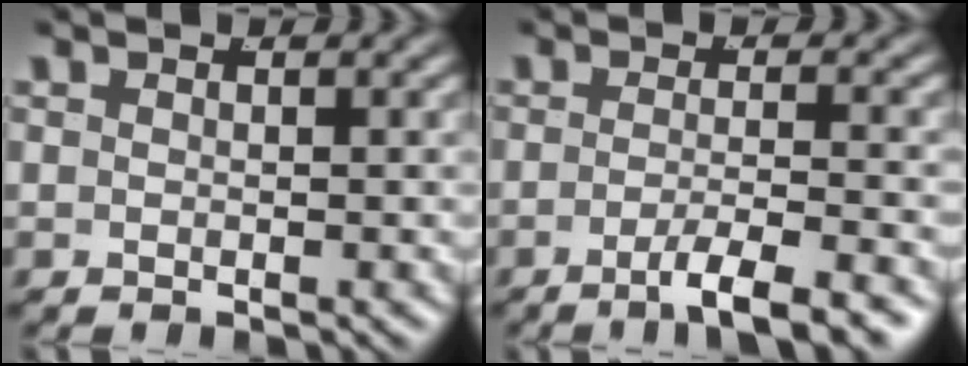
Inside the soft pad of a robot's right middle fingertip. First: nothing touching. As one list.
[{"total": 4.8, "force": [-3.4, 0.3, 3.4], "torque": [-0.055, -0.014, -0.049]}]